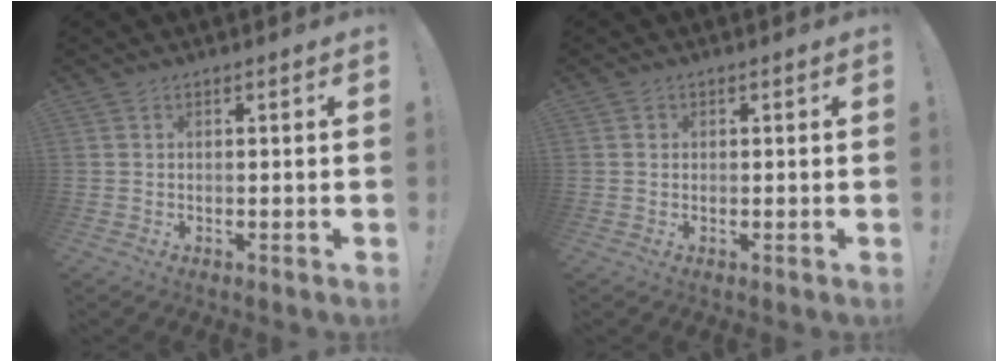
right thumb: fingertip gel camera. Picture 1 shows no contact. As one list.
[{"total": 1.0, "force": [0.1, 1.0, 0.1], "torque": [0.005, 0.001, -0.001]}]